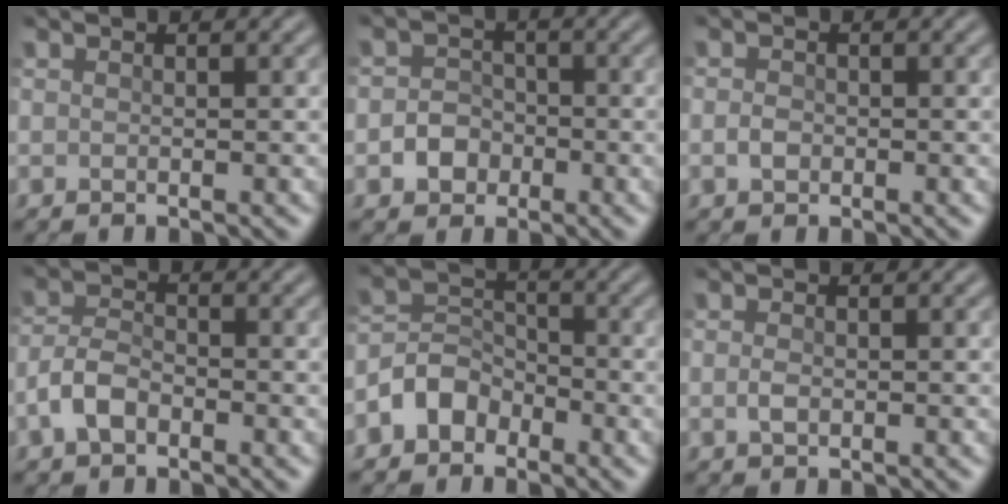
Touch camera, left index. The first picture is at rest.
{"total": 2.3, "force": [-0.7, 2.1, 0.7], "torque": [-0.004, 0.008, -0.019]}
{"total": 1.0, "force": [-0.1, 0.8, 0.5], "torque": [-0.011, 0.004, -0.007]}
{"total": 2.6, "force": [-1.4, 1.4, 1.6], "torque": [-0.035, 0.011, -0.038]}
{"total": 3.3, "force": [-2.1, 2.4, 1.0], "torque": [-0.018, 0.013, -0.051]}
{"total": 0.8, "force": [0.1, 0.5, 0.6], "torque": [-0.019, 0.003, -0.001]}